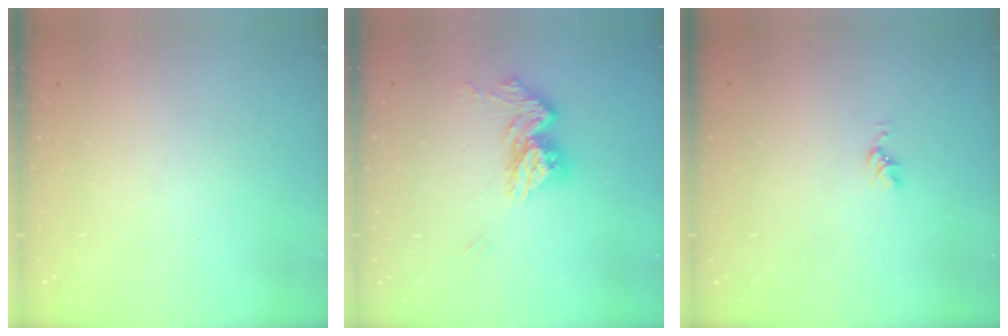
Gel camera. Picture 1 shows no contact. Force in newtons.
{"total": 11.7, "press": 11.7, "slide": 0.9}
{"total": 2.1, "press": 2.0, "slide": 0.3}